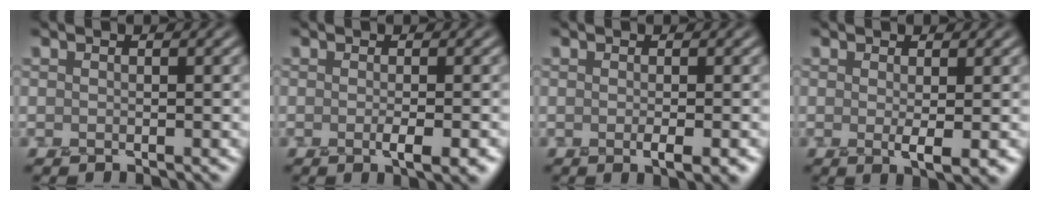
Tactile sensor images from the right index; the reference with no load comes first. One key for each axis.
{"total": 2.8, "fx": -0.7, "fy": 0.7, "fz": 2.6, "tx": -0.032, "ty": -0.001, "tz": -0.013}
{"total": 2.0, "fx": -0.6, "fy": 0.4, "fz": 1.9, "tx": -0.026, "ty": -0.004, "tz": -0.009}
{"total": 2.2, "fx": 0.0, "fy": 0.4, "fz": 2.2, "tx": -0.032, "ty": -0.007, "tz": 0.003}